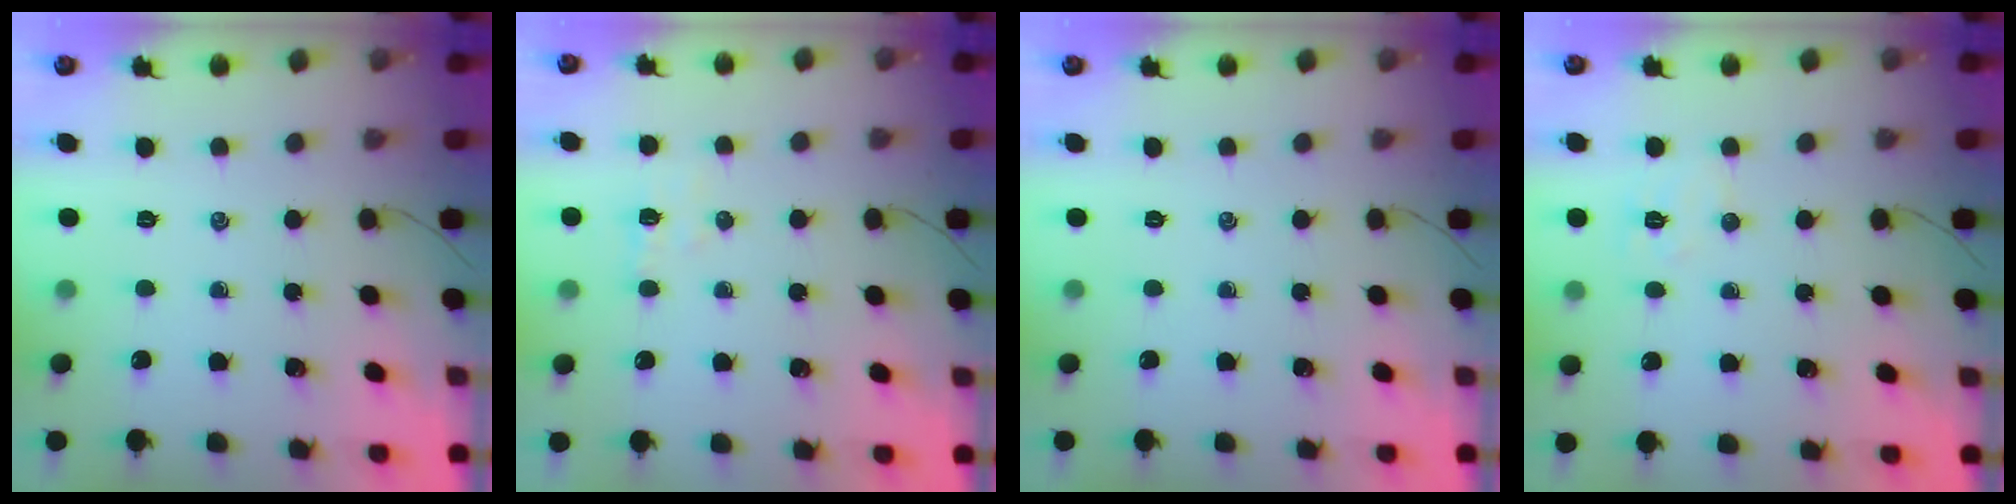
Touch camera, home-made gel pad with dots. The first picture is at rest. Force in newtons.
{"total": 4.3, "press": 4.2, "slide": 1.0}
{"total": 0.0}
{"total": 5.1, "press": 5.0, "slide": 1.0}